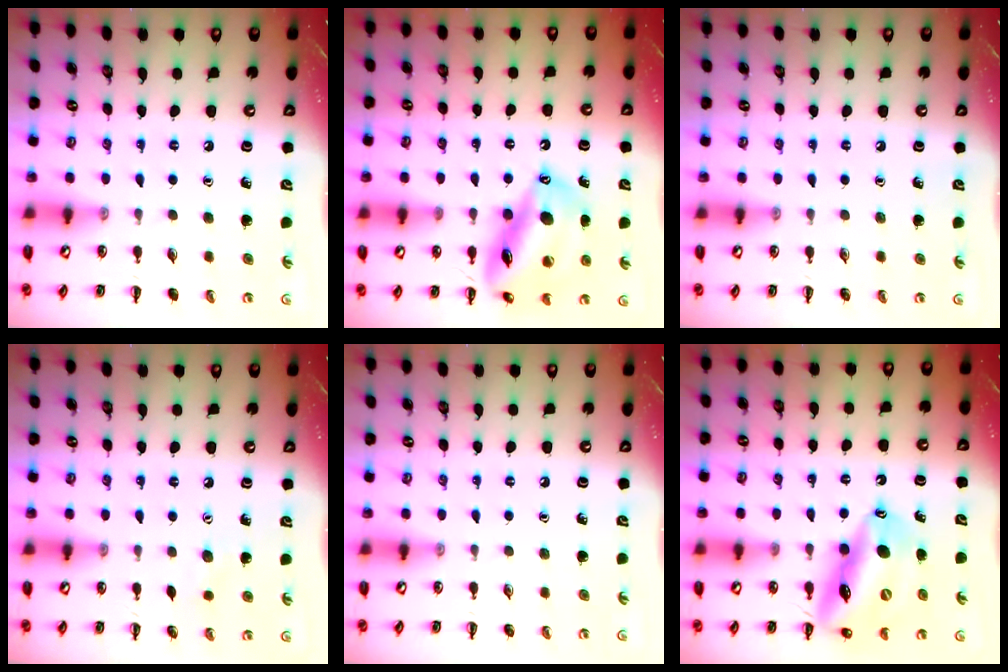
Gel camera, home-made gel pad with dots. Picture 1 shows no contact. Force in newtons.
{"total": 16.9, "press": 16.5, "slide": 4.0}
{"total": 0.0}
{"total": 2.9, "press": 2.8, "slide": 0.7}
{"total": 0.0}
{"total": 17.6, "press": 17.0, "slide": 4.3}